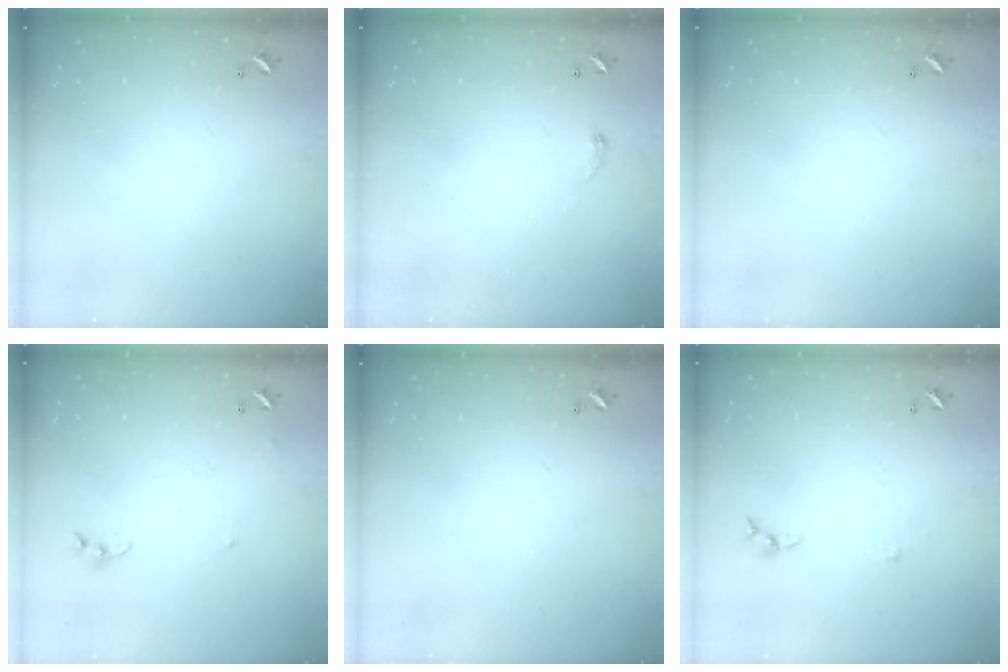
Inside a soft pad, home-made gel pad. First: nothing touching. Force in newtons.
{"total": 2.8, "press": 2.7, "slide": 0.5}
{"total": 0.0}
{"total": 7.4, "press": 7.4, "slide": 0.8}
{"total": 0.0}
{"total": 3.0, "press": 2.9, "slide": 0.4}